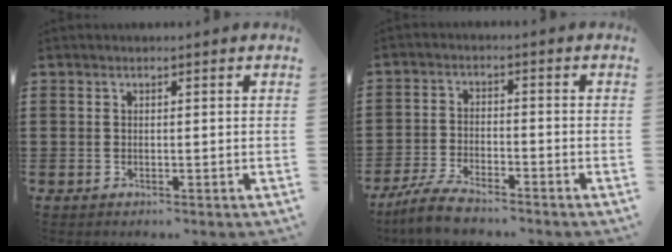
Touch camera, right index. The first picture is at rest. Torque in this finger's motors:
{"motor_torque": [1.03, 1.11, 0.32, 0.06]}